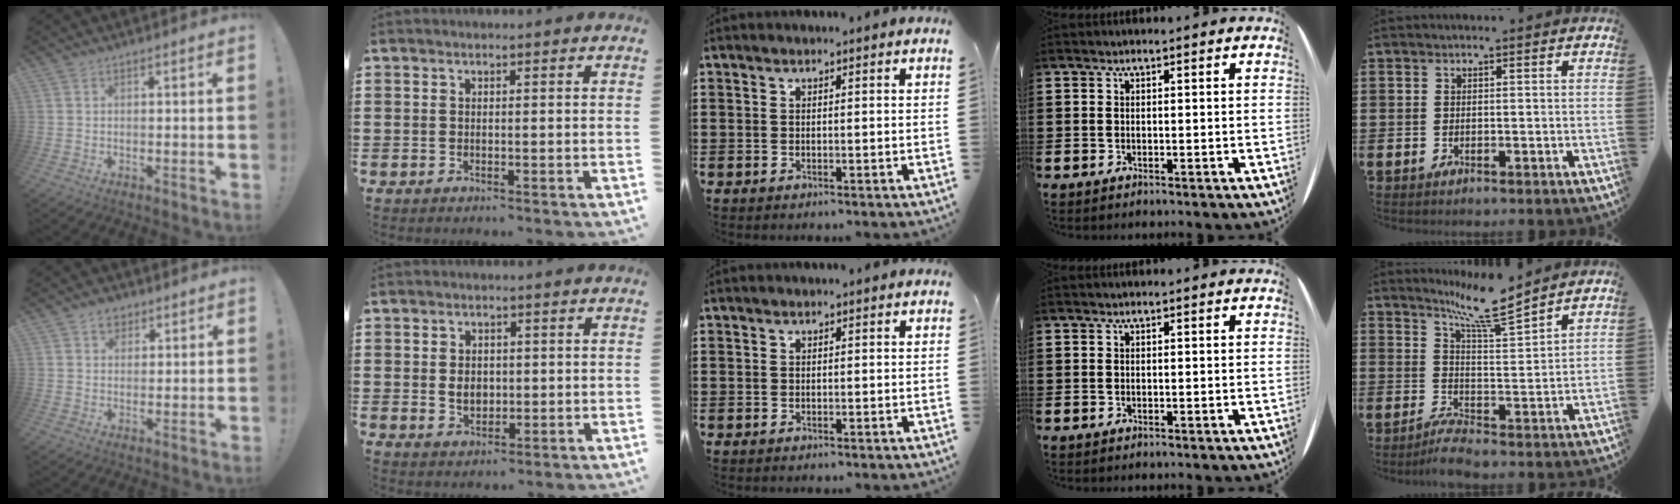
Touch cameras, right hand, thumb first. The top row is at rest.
{"thumb": {"total": 4.4, "force": [2.8, 3.2, 1.1], "torque": [0.000, -0.011, 0.049]}, "index": {"total": 3.2, "force": [0.0, 2.3, 2.2], "torque": [-0.040, 0.005, -0.004]}, "little": {"total": 7.4, "force": [5.4, 0.2, 5.0], "torque": [-0.097, -0.036, 0.087]}}